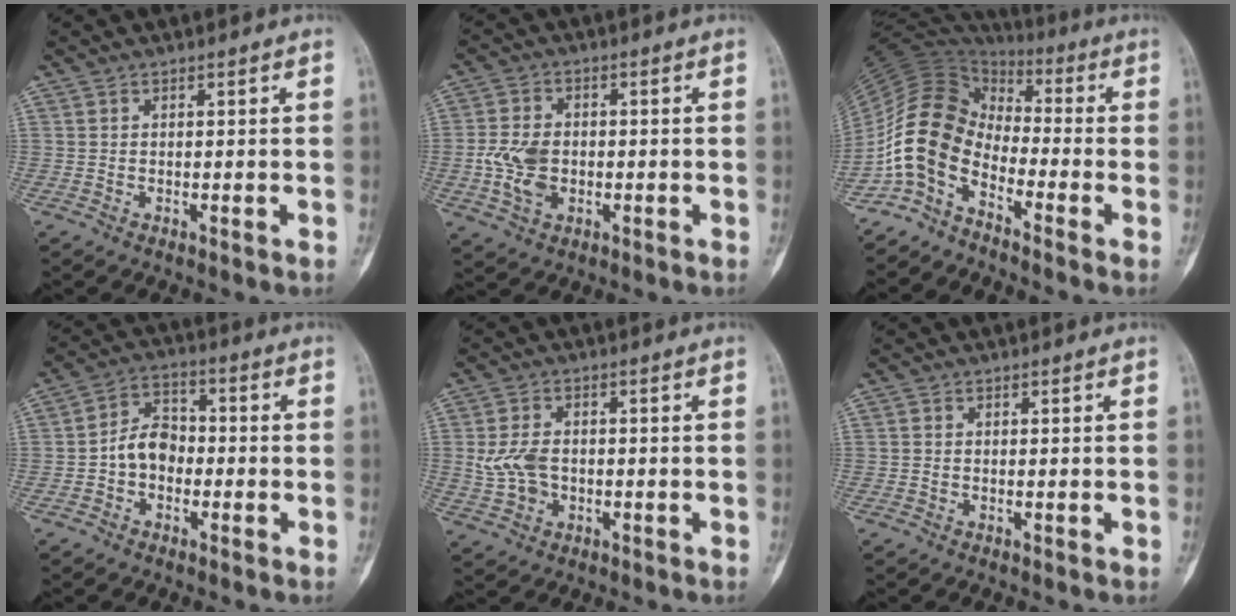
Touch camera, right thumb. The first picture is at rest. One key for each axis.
{"total": 8.0, "fx": -1.1, "fy": 5.6, "fz": 5.6, "tx": -0.106, "ty": 0.005, "tz": -0.020}
{"total": 11.6, "fx": -5.7, "fy": 7.3, "fz": 7.0, "tx": -0.127, "ty": 0.072, "tz": -0.131}
{"total": 7.2, "fx": -1.5, "fy": 5.5, "fz": 4.5, "tx": -0.057, "ty": 0.030, "tz": -0.041}
{"total": 6.4, "fx": -0.4, "fy": 4.6, "fz": 4.4, "tx": -0.082, "ty": 0.005, "tz": -0.003}
{"total": 0.5, "fx": -0.1, "fy": 0.5, "fz": 0.2, "tx": -0.003, "ty": 0.001, "tz": -0.003}